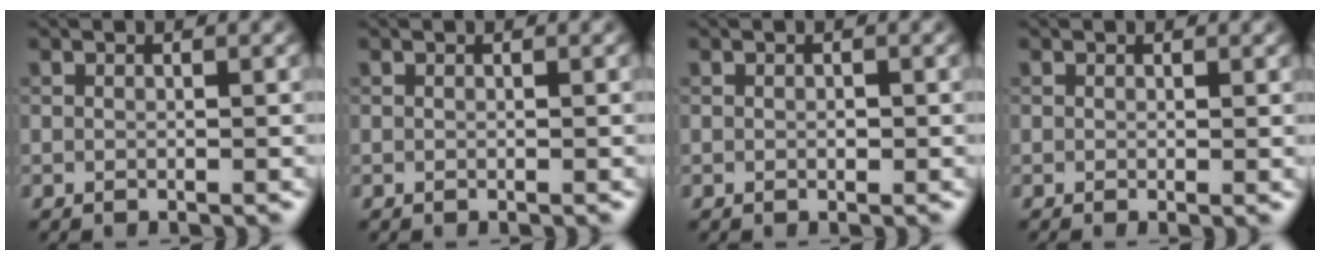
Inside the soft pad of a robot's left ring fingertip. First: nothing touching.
{"total": 0.0}
{"total": 0.5, "force": [0.0, 0.3, 0.4], "torque": [-0.004, -0.001, 0.000]}
{"total": 0.7, "force": [0.3, 0.5, 0.5], "torque": [-0.005, -0.003, 0.002]}